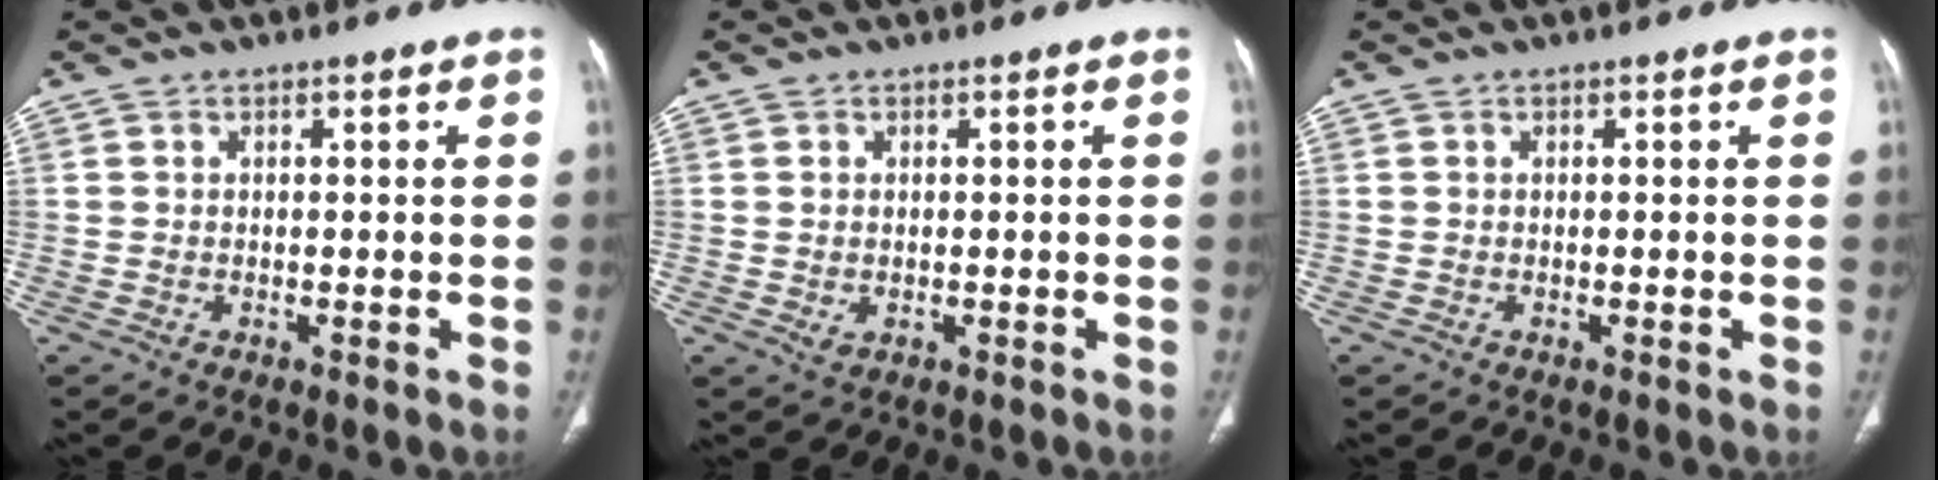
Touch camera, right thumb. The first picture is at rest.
{"total": 1.6, "force": [-0.2, 1.1, 1.2], "torque": [-0.028, -0.001, 0.003]}
{"total": 0.0}